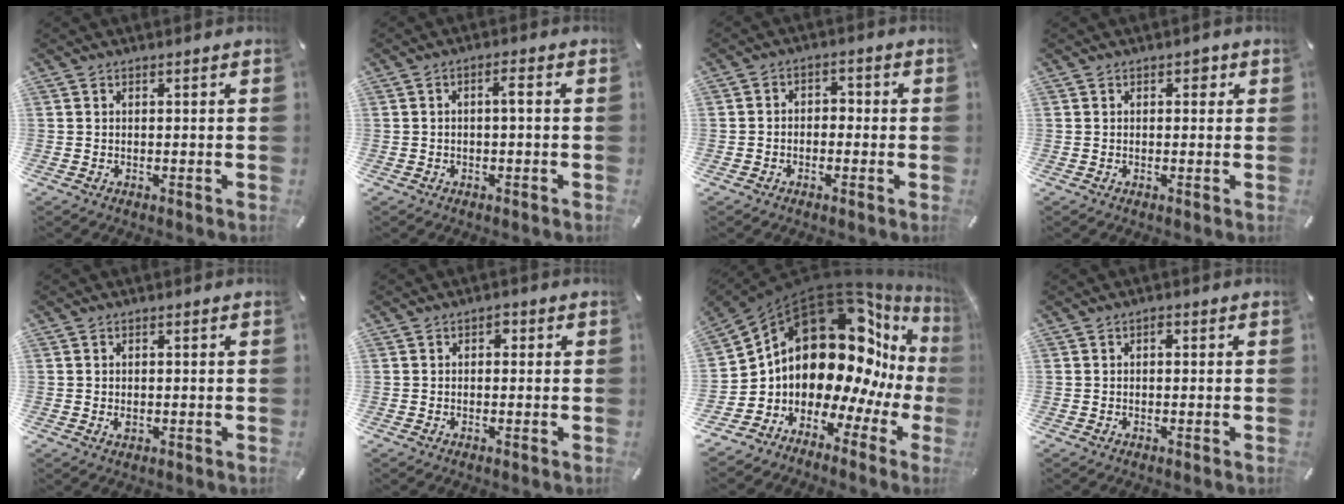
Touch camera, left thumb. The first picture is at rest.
{"total": 2.5, "force": [-0.2, 0.8, 2.4], "torque": [-0.046, 0.008, -0.008]}
{"total": 3.2, "force": [-2.2, 2.2, 0.9], "torque": [-0.015, 0.016, -0.044]}
{"total": 1.6, "force": [0.4, 1.3, 1.0], "torque": [-0.005, 0.003, 0.000]}
{"total": 1.3, "force": [-0.2, 0.9, 0.9], "torque": [-0.017, 0.002, -0.005]}
{"total": 1.3, "force": [-0.2, 1.1, 0.7], "torque": [-0.016, 0.008, -0.007]}
{"total": 20.8, "force": [7.5, 13.5, 14.0], "torque": [-0.224, -0.093, 0.138]}
{"total": 0.9, "force": [0.0, 0.6, 0.6], "torque": [-0.012, 0.005, -0.001]}